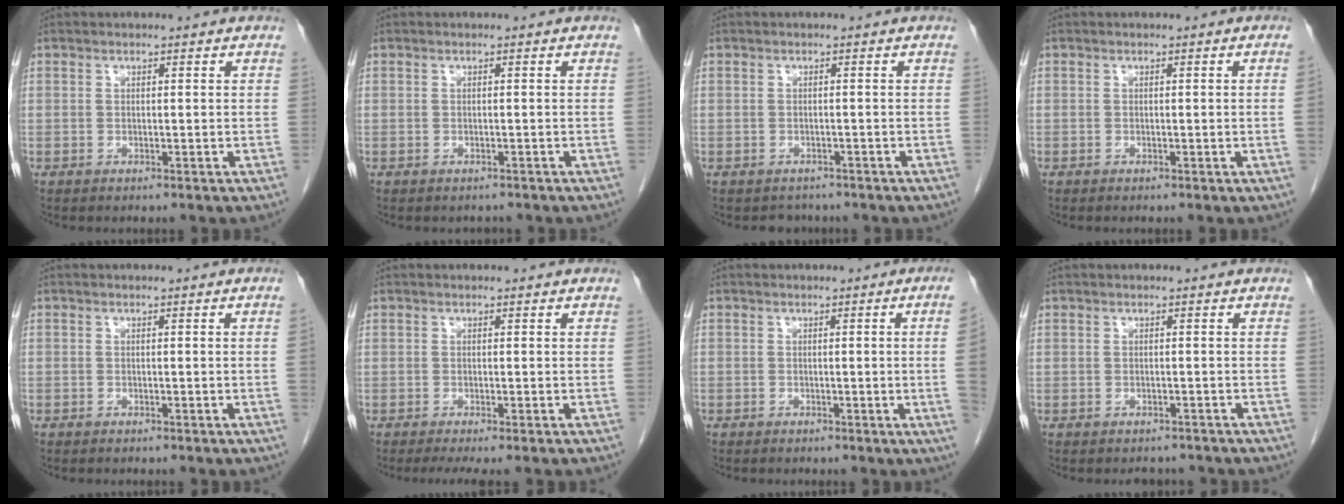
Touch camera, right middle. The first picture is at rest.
{"total": 1.0, "force": [-0.9, 0.4, 0.0], "torque": [-0.009, -0.003, -0.013]}
{"total": 2.2, "force": [-1.8, 1.1, -0.1], "torque": [-0.008, -0.002, -0.027]}
{"total": 0.9, "force": [-0.1, -0.4, 0.8], "torque": [-0.002, 0.002, 0.000]}
{"total": 0.6, "force": [-0.2, -0.3, 0.5], "torque": [-0.001, 0.003, -0.004]}
{"total": 2.8, "force": [-1.9, 0.1, 2.1], "torque": [-0.035, -0.012, -0.030]}
{"total": 4.1, "force": [-0.5, -1.4, 3.8], "torque": [-0.038, -0.004, -0.009]}
{"total": 2.3, "force": [-2.1, 0.9, 0.1], "torque": [-0.004, -0.003, -0.028]}